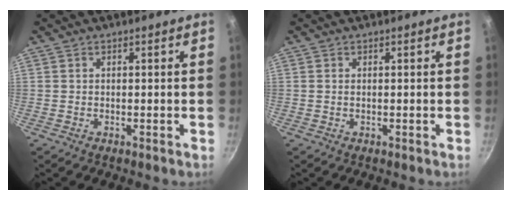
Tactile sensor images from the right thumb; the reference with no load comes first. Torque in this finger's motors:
{"motor_torque": [0.19, 0.13, 0.08, -0.39, 0.03]}